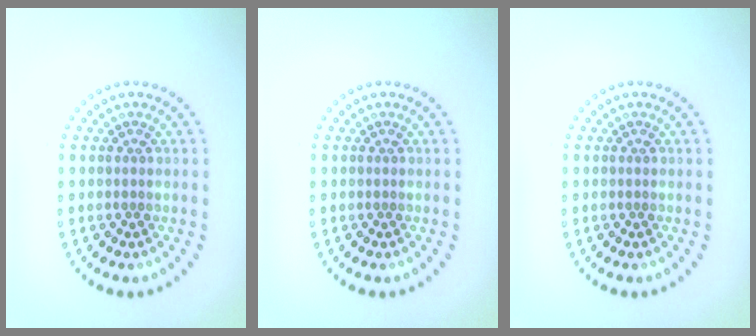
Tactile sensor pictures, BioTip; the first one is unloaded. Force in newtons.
{"total": 0.0}
{"total": 0.0}